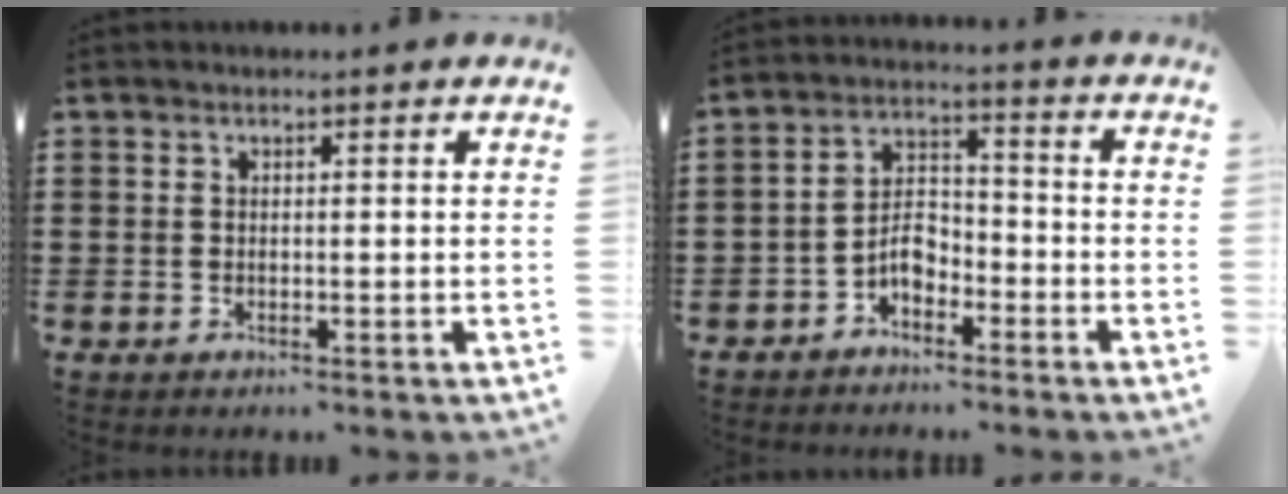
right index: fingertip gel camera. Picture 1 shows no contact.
{"total": 4.6, "force": [-2.8, 2.7, 2.5], "torque": [-0.053, 0.011, -0.055]}